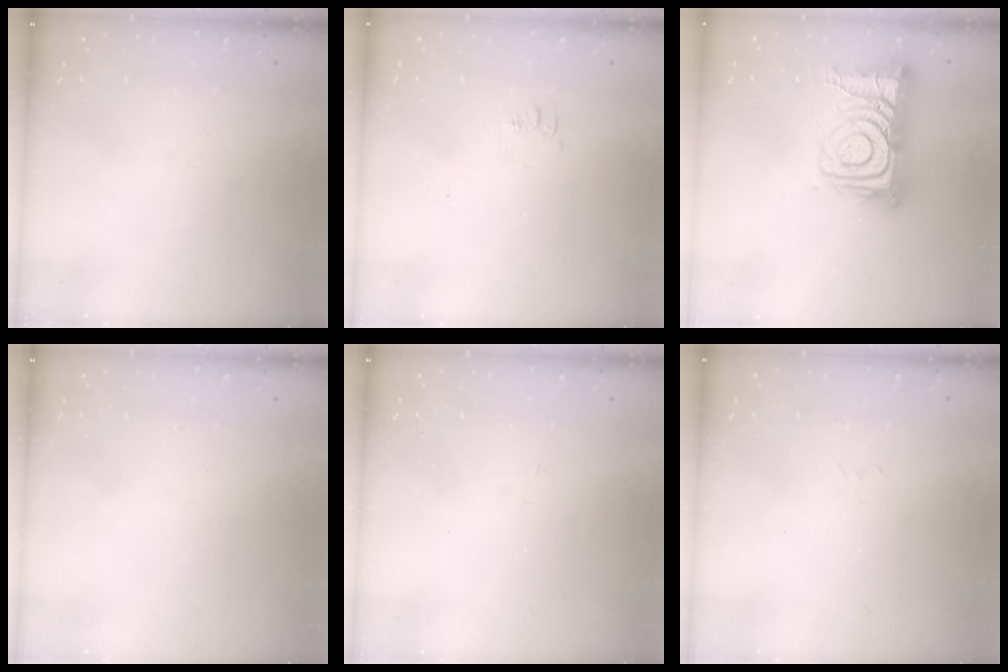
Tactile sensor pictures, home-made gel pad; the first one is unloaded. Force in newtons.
{"total": 5.2, "press": 5.1, "slide": 0.6}
{"total": 17.6, "press": 17.5, "slide": 1.6}
{"total": 1.5, "press": 1.5, "slide": 0.1}
{"total": 2.7, "press": 2.7, "slide": 0.3}
{"total": 2.6, "press": 2.6, "slide": 0.4}